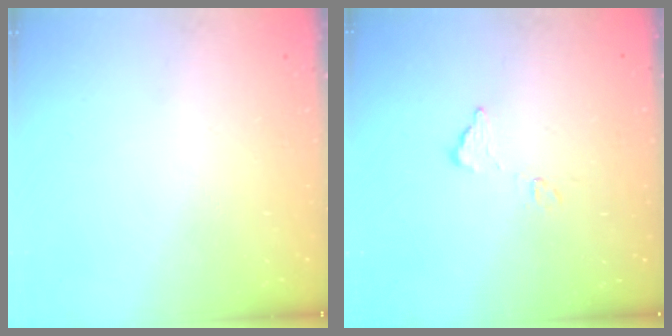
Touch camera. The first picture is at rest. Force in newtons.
{"total": 6.4, "press": 6.4, "slide": 0.4}